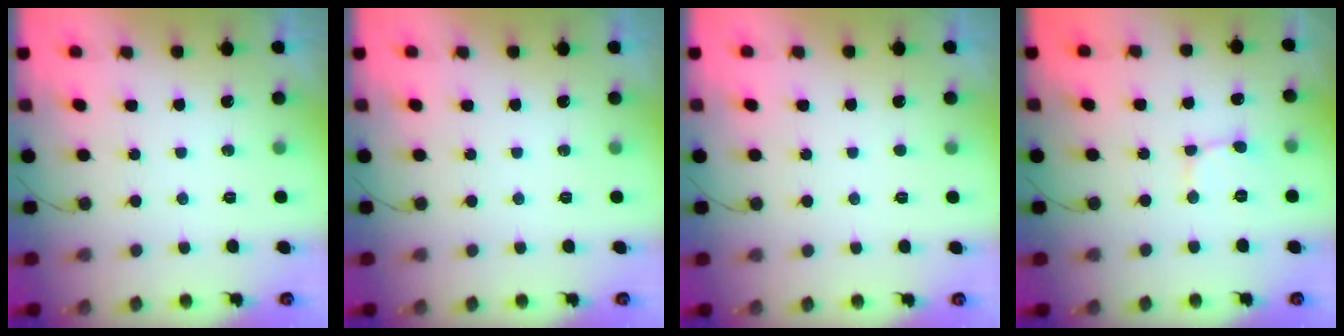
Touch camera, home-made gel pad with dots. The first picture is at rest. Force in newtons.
{"total": 0.0}
{"total": 1.7, "press": 1.6, "slide": 0.2}
{"total": 2.3, "press": 2.3, "slide": 0.2}